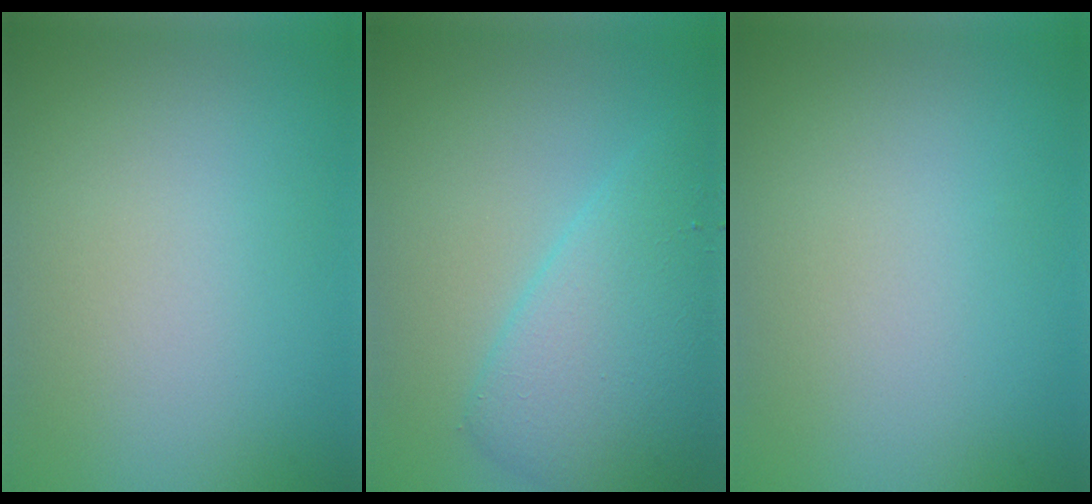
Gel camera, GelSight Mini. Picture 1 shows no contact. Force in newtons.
{"total": 5.6, "press": 5.6, "slide": 0.1}
{"total": 0.0}